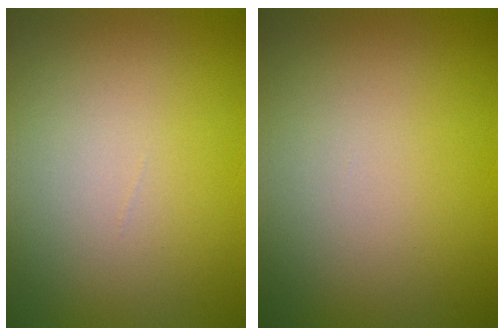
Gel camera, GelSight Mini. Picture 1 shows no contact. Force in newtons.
{"total": 0.0}